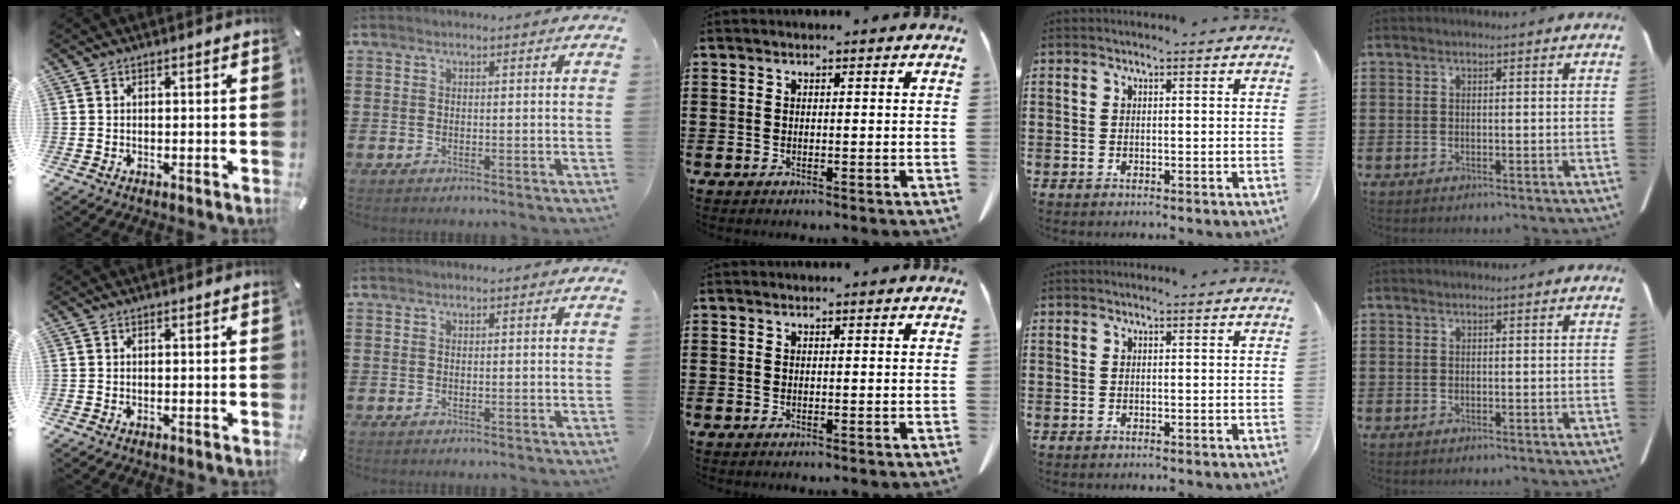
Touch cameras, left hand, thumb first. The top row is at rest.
{}